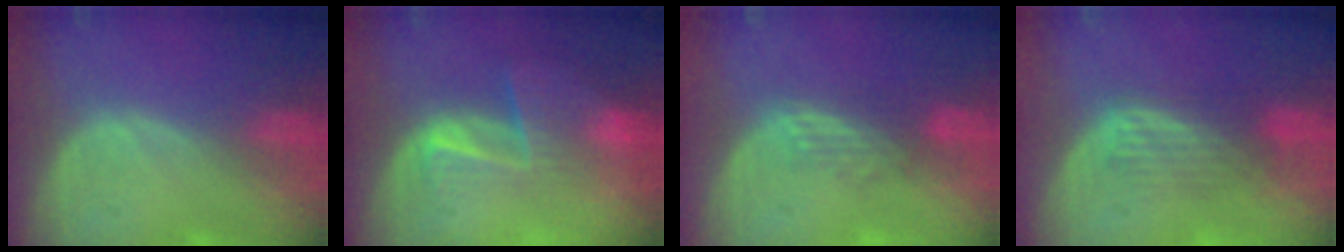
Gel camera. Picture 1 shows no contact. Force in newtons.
{"total": 6.9, "press": 6.0, "slide": 3.5}
{"total": 2.8, "press": 2.6, "slide": 1.2}
{"total": 4.1, "press": 4.1, "slide": 0.1}